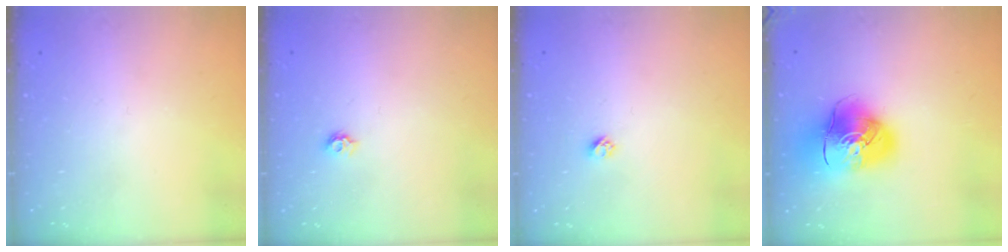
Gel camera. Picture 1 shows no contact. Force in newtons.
{"total": 4.6, "press": 4.6, "slide": 0.6}
{"total": 2.4, "press": 2.4, "slide": 0.2}
{"total": 15.6, "press": 15.5, "slide": 2.4}